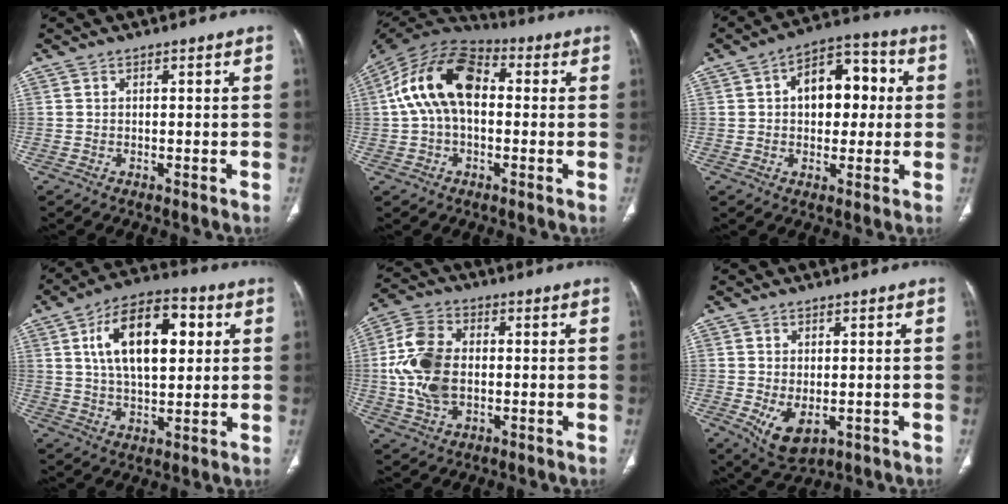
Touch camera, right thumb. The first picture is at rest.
{"total": 15.7, "force": [1.4, 9.7, 12.3], "torque": [-0.225, 0.040, 0.014]}
{"total": 12.3, "force": [1.7, 7.8, 9.4], "torque": [-0.099, 0.025, 0.018]}
{"total": 16.9, "force": [4.5, 8.7, 13.8], "torque": [-0.208, 0.005, 0.073]}
{"total": 12.6, "force": [-0.2, 8.1, 9.6], "torque": [-0.199, 0.012, -0.004]}
{"total": 6.2, "force": [-1.3, 3.6, 4.9], "torque": [-0.084, -0.012, -0.005]}